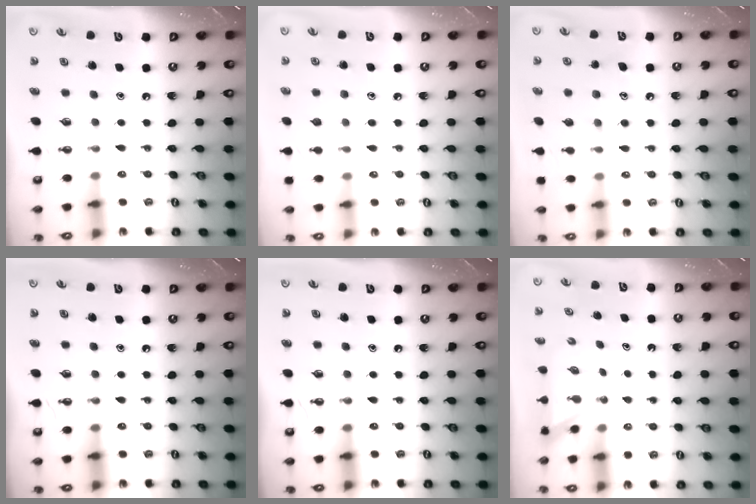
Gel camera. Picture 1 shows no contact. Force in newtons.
{"total": 6.0, "press": 5.9, "slide": 0.7}
{"total": 10.3, "press": 10.3, "slide": 0.7}
{"total": 0.0}
{"total": 0.0}
{"total": 2.3, "press": 2.3, "slide": 0.3}